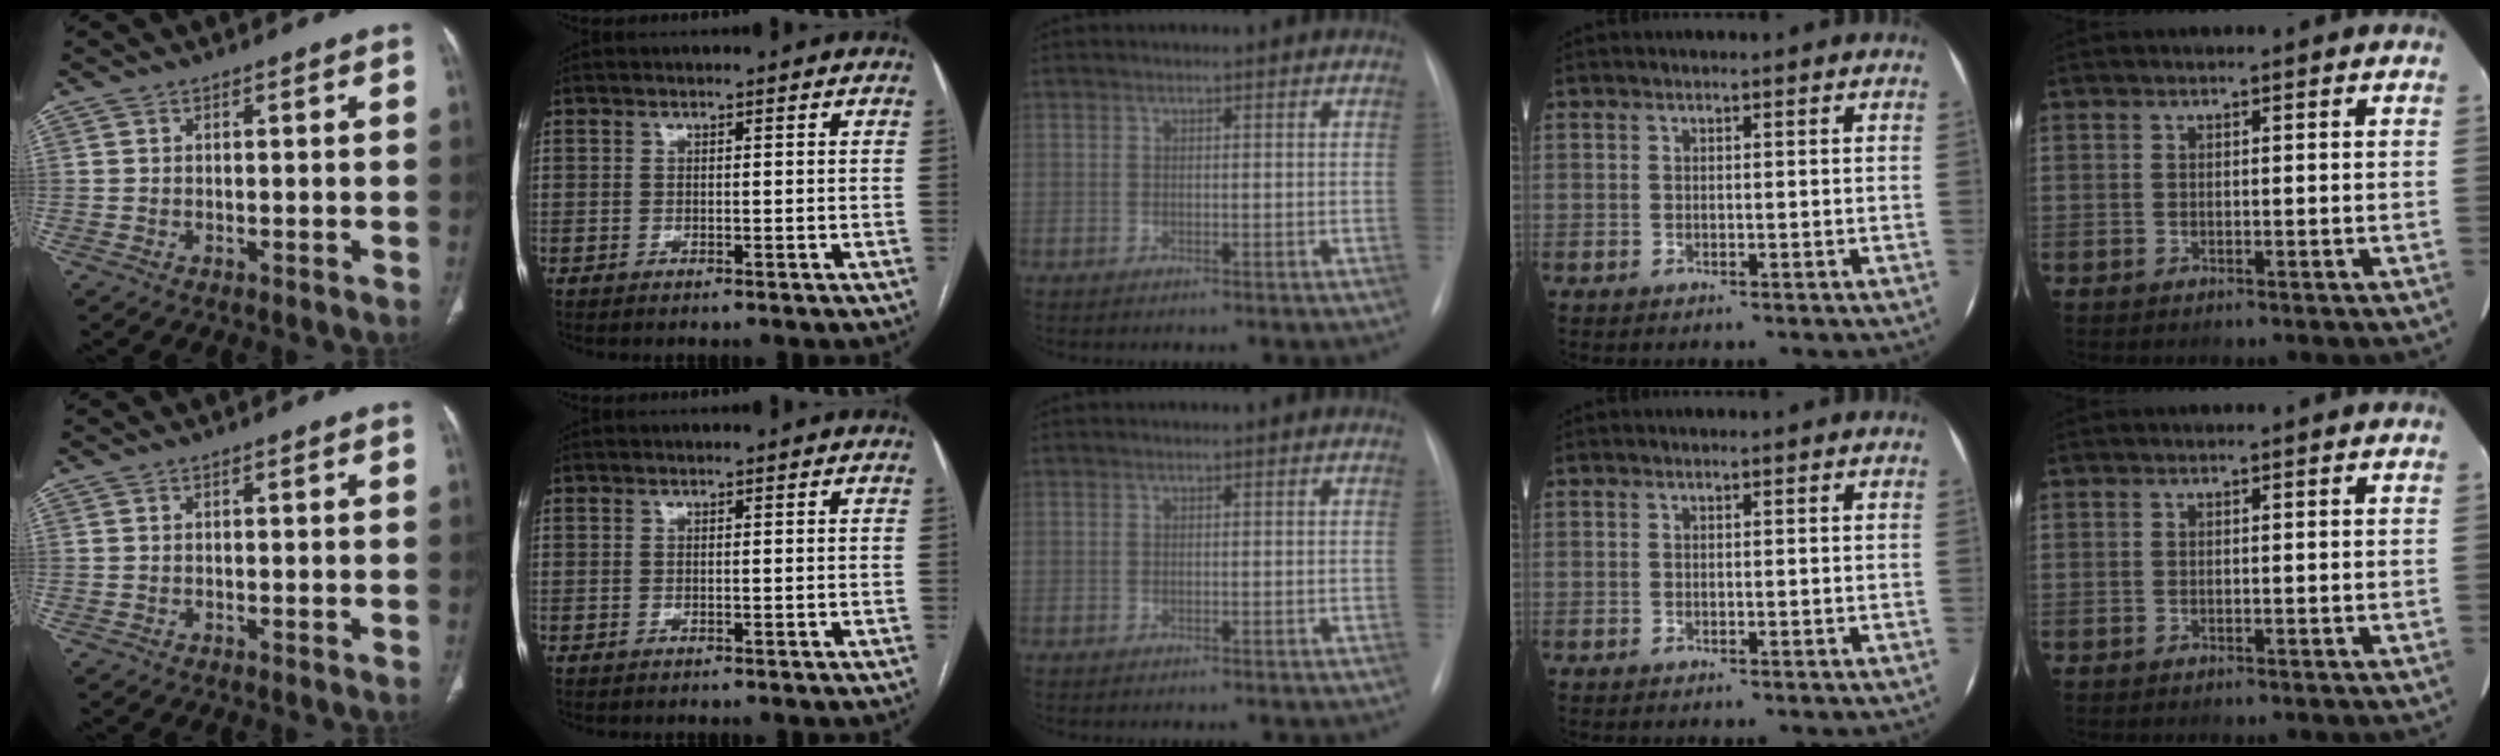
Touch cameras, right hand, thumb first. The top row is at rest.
{}